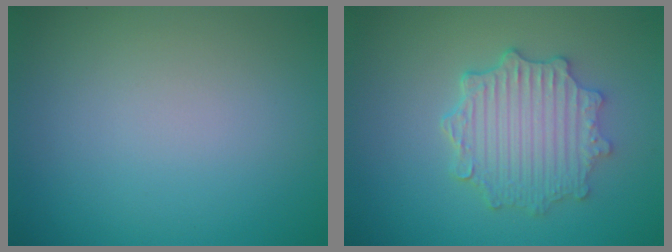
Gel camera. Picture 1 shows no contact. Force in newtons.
{"total": 4.9, "press": 4.0, "slide": 2.8}